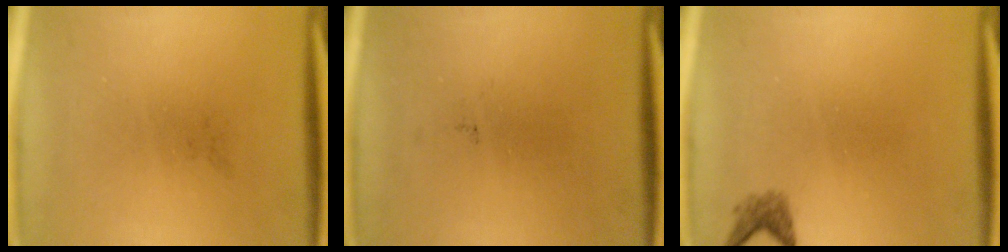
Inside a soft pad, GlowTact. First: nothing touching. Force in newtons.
{"total": 0.0}
{"total": 1.4}